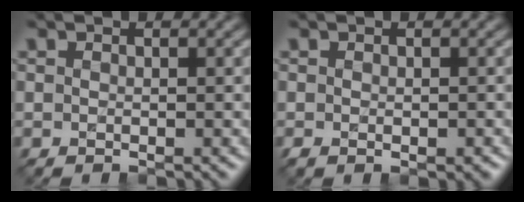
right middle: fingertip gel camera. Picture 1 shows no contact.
{"total": 1.5, "force": [-0.6, 0.7, 1.2], "torque": [-0.021, -0.005, -0.006]}